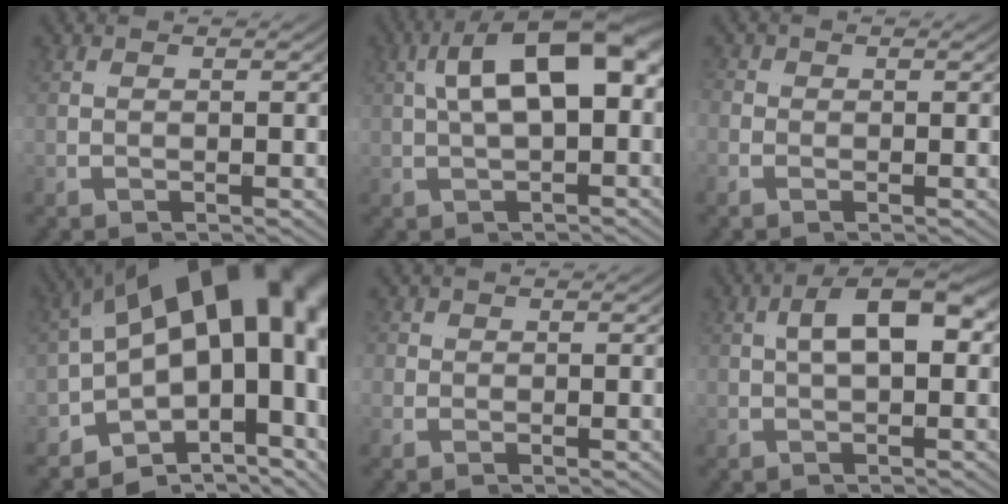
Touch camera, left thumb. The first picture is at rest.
{"total": 9.0, "force": [1.5, 4.4, 7.7], "torque": [-0.121, 0.018, 0.014]}
{"total": 1.7, "force": [-0.1, 1.6, -0.7], "torque": [-0.001, -0.011, 0.001]}
{"total": 14.2, "force": [1.1, 8.1, 11.7], "torque": [-0.160, 0.030, -0.002]}
{"total": 1.9, "force": [0.2, 1.8, -0.5], "torque": [0.000, -0.013, 0.012]}
{"total": 5.3, "force": [-0.1, 3.2, 4.2], "torque": [-0.068, 0.000, -0.004]}